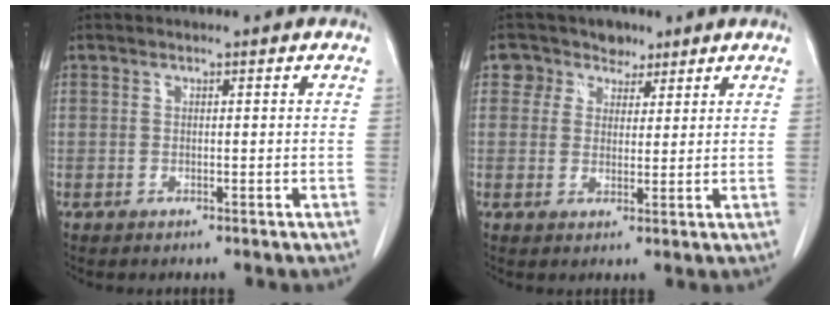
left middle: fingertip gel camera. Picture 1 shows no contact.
{"total": 4.5, "force": [3.0, 3.4, -0.1], "torque": [0.009, 0.013, 0.046]}